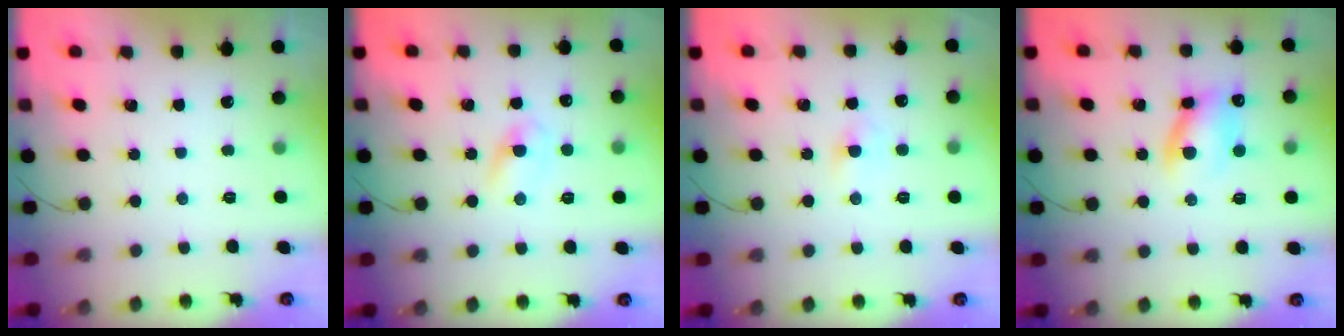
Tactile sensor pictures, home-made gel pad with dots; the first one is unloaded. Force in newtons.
{"total": 2.9, "press": 2.6, "slide": 1.3}
{"total": 3.8, "press": 3.6, "slide": 1.2}
{"total": 9.8, "press": 9.7, "slide": 1.5}